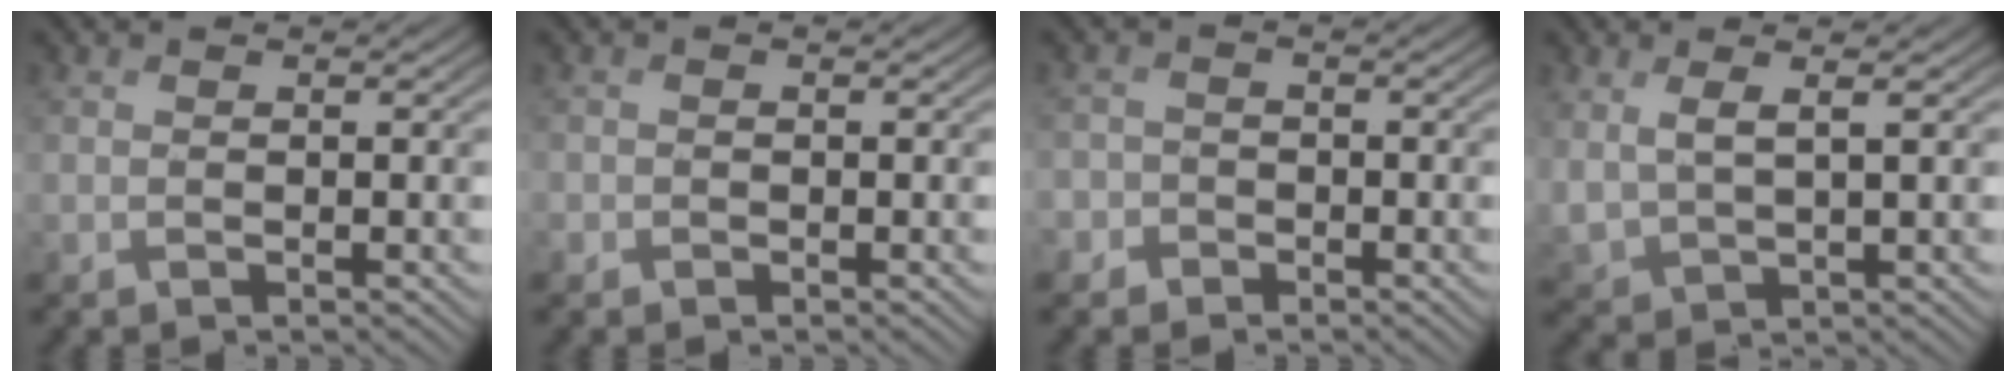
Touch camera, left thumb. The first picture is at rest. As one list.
[{"total": 0.8, "force": [-0.4, 0.7, 0.0], "torque": [0.003, -0.005, -0.012]}, {"total": 2.4, "force": [-1.4, 1.9, 0.1], "torque": [0.007, 0.000, -0.039]}, {"total": 3.7, "force": [1.7, 1.3, 3.0], "torque": [-0.077, -0.002, 0.039]}]